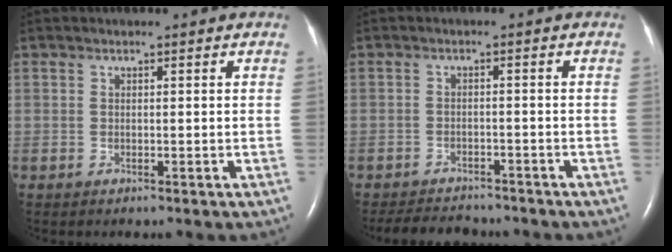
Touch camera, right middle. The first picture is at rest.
{"total": 7.6, "force": [-7.1, 1.9, 1.9], "torque": [-0.033, -0.007, -0.100]}